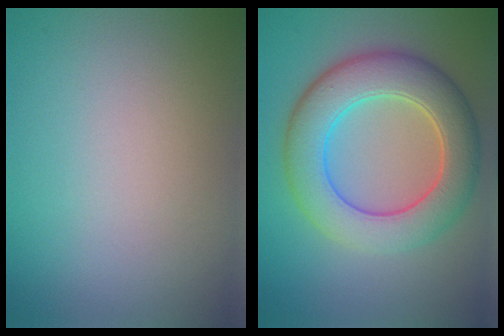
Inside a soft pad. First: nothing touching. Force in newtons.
{"total": 7.7, "press": 7.7, "slide": 0.4}